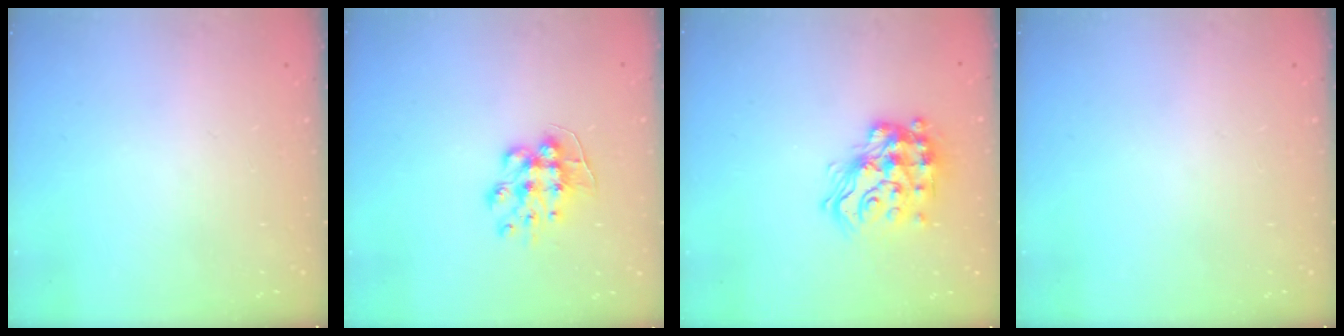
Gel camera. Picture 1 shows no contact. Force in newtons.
{"total": 9.0, "press": 9.0, "slide": 0.1}
{"total": 17.5, "press": 17.5, "slide": 1.2}
{"total": 0.0}